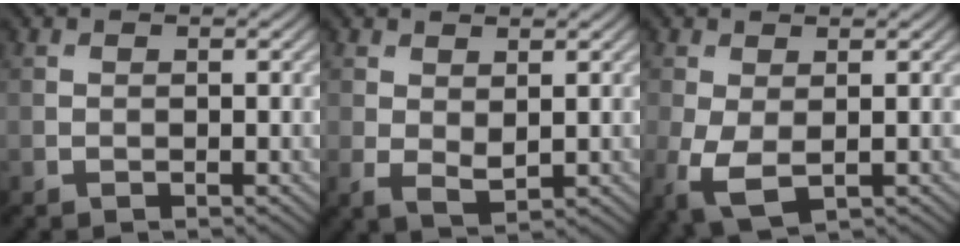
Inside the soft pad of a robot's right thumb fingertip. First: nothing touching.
{"total": 2.6, "force": [0.8, 1.3, 2.1], "torque": [-0.045, -0.007, 0.020]}
{"total": 4.9, "force": [-1.0, 2.7, 4.0], "torque": [-0.114, -0.016, -0.014]}